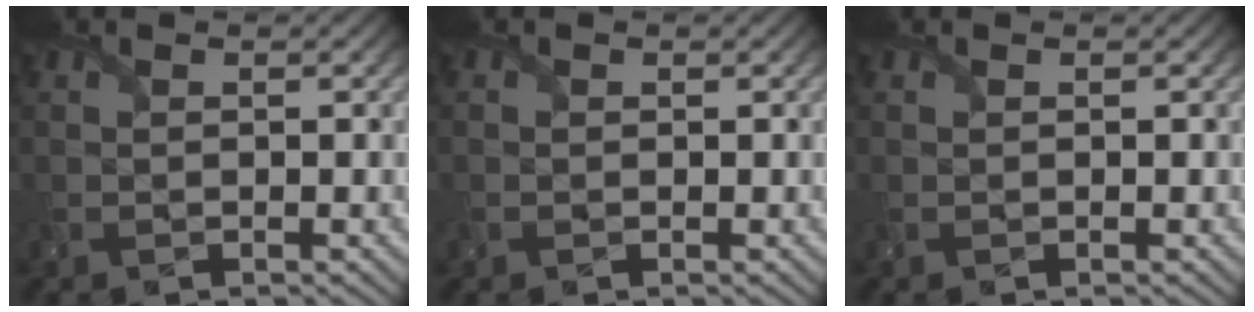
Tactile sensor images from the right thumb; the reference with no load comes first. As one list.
[{"total": 0.7, "force": [-0.2, 0.6, 0.0], "torque": [0.001, -0.005, -0.004]}, {"total": 0.0}]